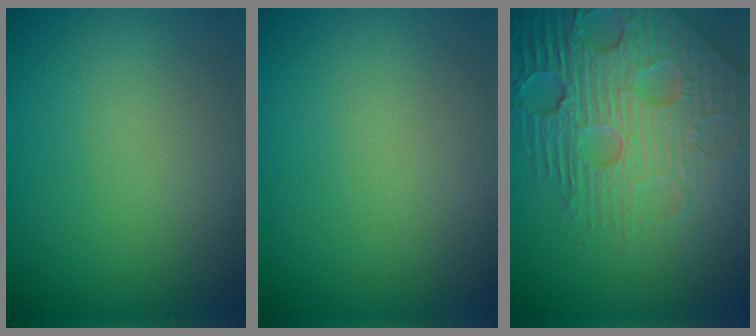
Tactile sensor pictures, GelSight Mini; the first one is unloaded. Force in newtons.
{"total": 0.0}
{"total": 8.2, "press": 6.0, "slide": 5.6}